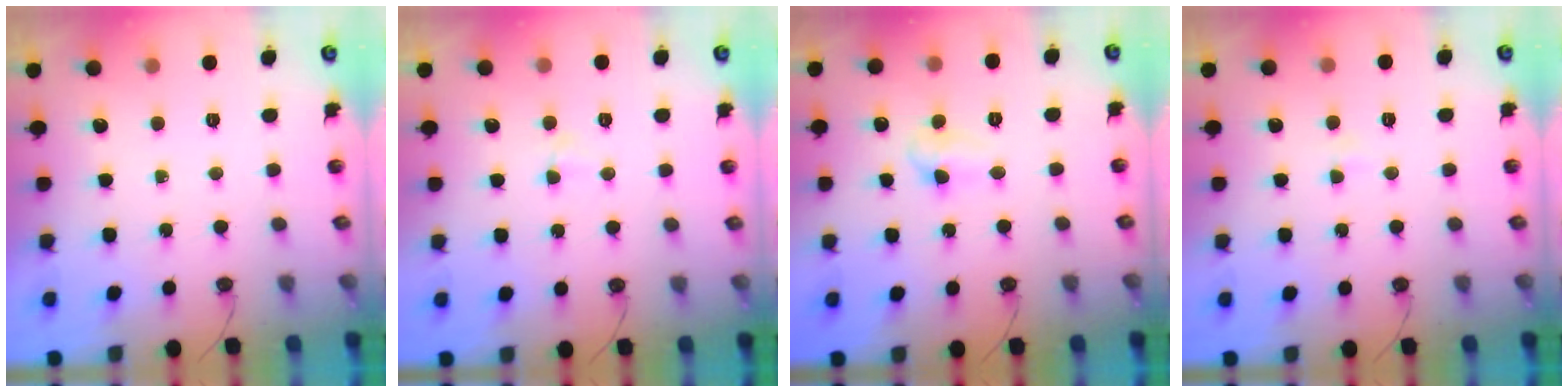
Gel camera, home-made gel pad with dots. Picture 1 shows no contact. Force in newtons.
{"total": 2.4, "press": 2.4, "slide": 0.4}
{"total": 3.9, "press": 3.8, "slide": 0.8}
{"total": 1.6, "press": 1.6, "slide": 0.2}